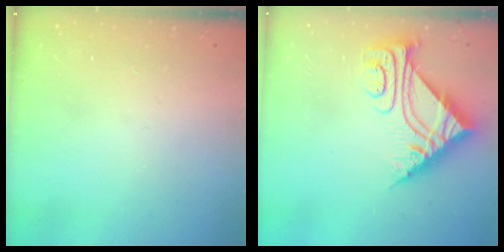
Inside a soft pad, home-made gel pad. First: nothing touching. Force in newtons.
{"total": 8.9, "press": 8.8, "slide": 0.7}